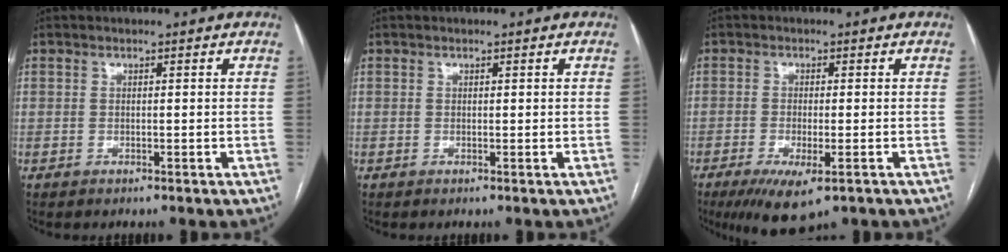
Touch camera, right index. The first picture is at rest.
{"total": 0.0}
{"total": 7.4, "force": [-4.3, 1.9, 5.8], "torque": [-0.096, -0.020, -0.067]}